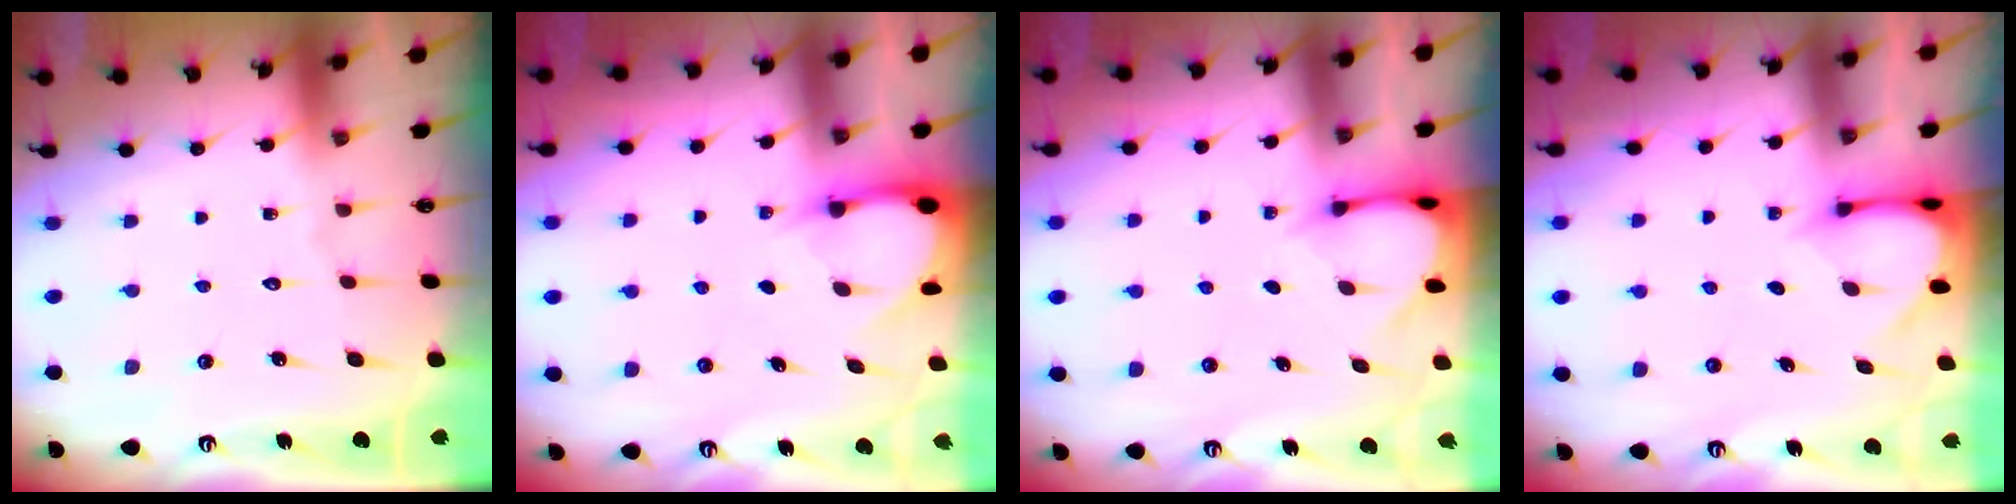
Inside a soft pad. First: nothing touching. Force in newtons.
{"total": 2.9, "press": 2.9, "slide": 0.3}
{"total": 3.1, "press": 3.1, "slide": 0.3}
{"total": 3.0, "press": 3.0, "slide": 0.4}